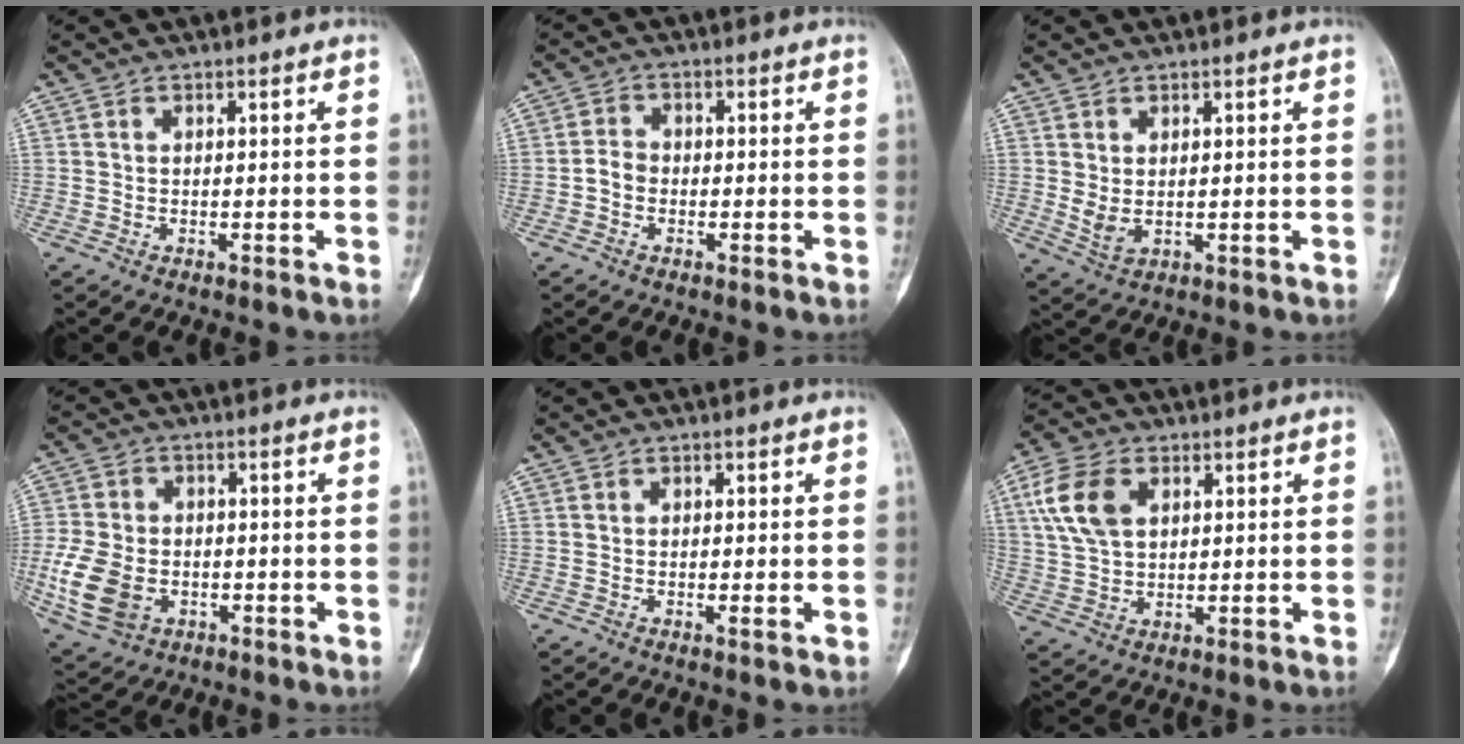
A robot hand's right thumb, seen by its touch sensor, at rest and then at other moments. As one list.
[{"total": 2.7, "force": [-0.9, 2.1, 1.4], "torque": [-0.018, 0.010, -0.023]}, {"total": 3.2, "force": [0.4, 1.9, 2.5], "torque": [-0.043, -0.005, 0.019]}, {"total": 11.5, "force": [-3.0, 8.2, 7.4], "torque": [-0.151, 0.002, -0.051]}, {"total": 0.9, "force": [-0.2, 0.2, 0.9], "torque": [-0.013, -0.002, -0.004]}, {"total": 9.7, "force": [3.2, 6.1, 6.7], "torque": [-0.134, 0.003, 0.062]}]